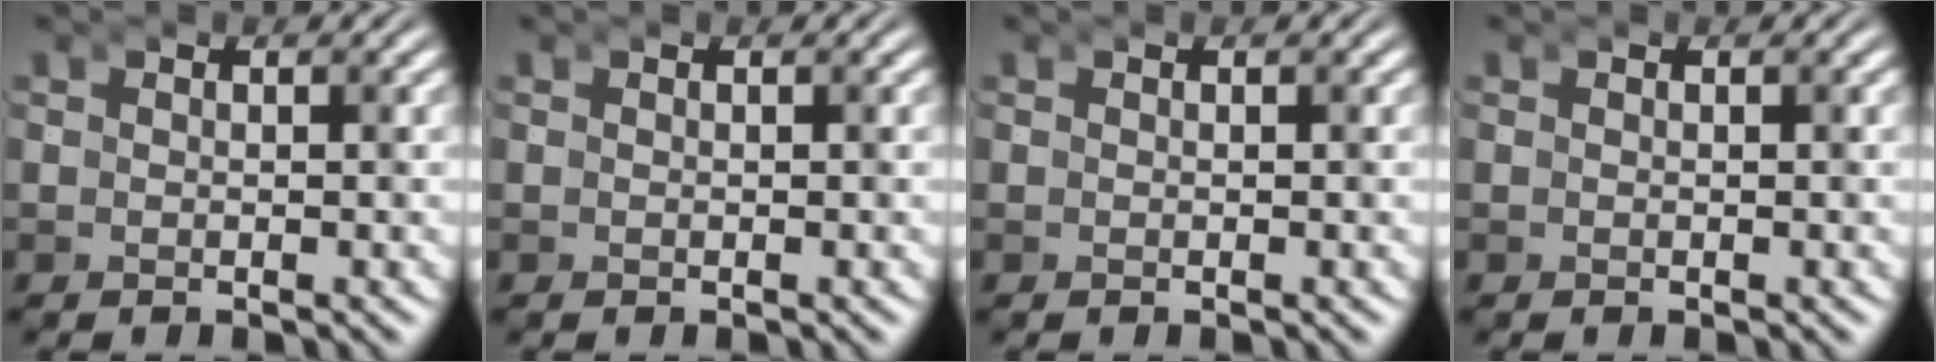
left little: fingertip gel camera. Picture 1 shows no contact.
{"total": 0.0}
{"total": 0.0}
{"total": 0.0}